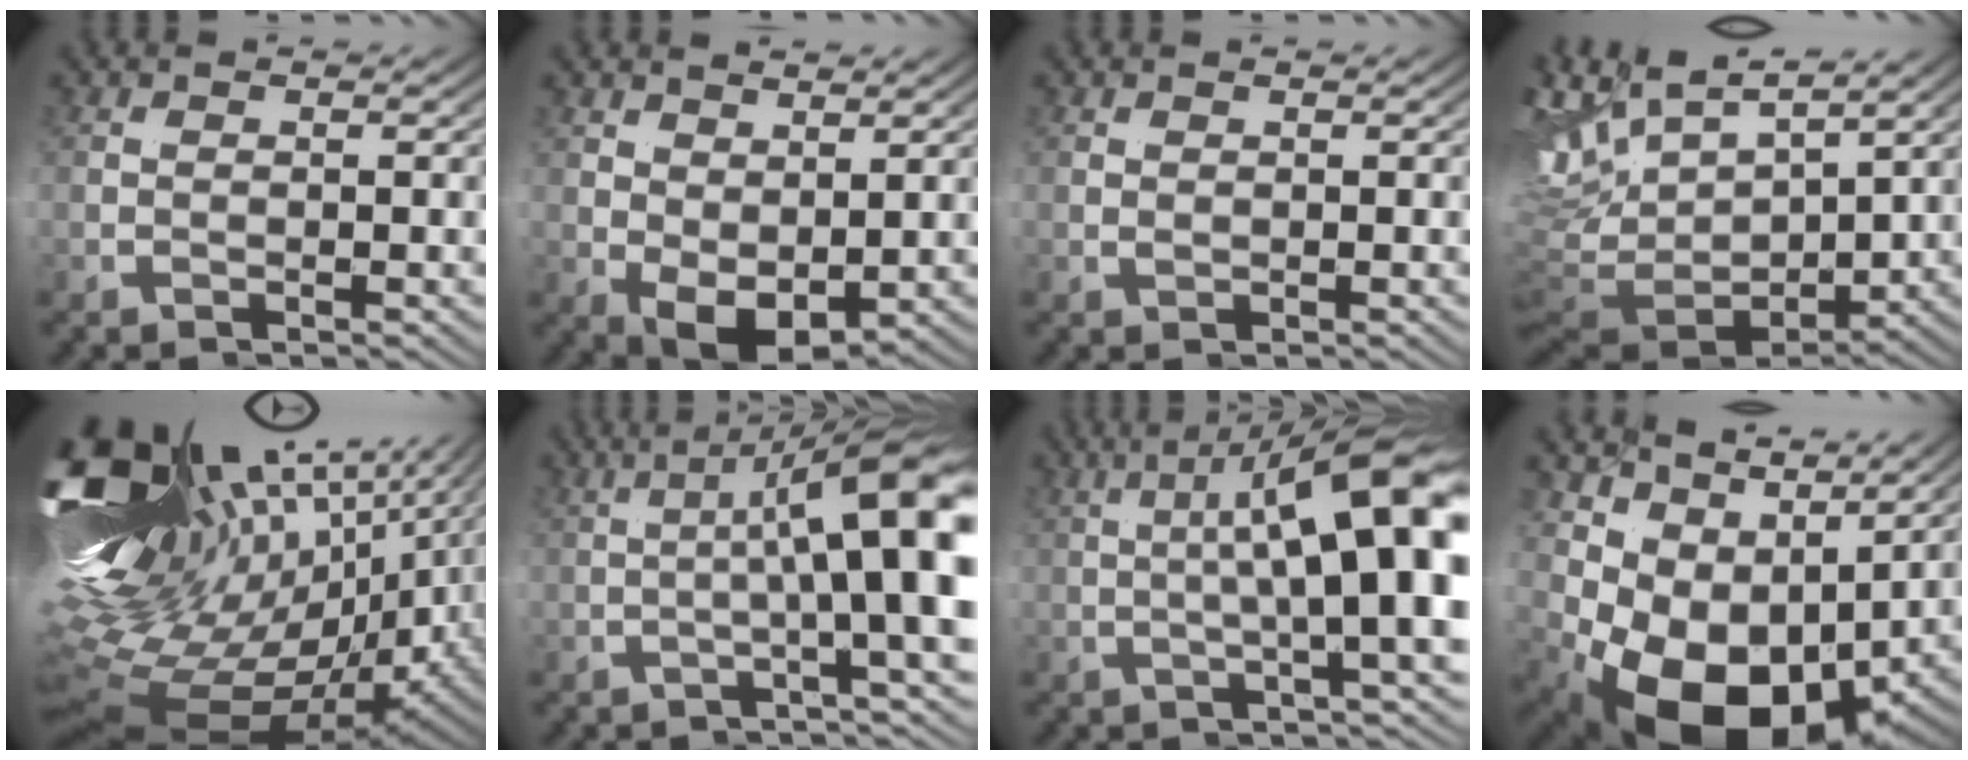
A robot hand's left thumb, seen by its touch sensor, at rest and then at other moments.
{"total": 1.4, "force": [-0.2, 0.4, 1.4], "torque": [-0.043, -0.008, -0.007]}
{"total": 0.6, "force": [0.4, -0.4, -0.2], "torque": [0.002, 0.003, 0.006]}
{"total": 10.2, "force": [1.6, 3.9, 9.2], "torque": [-0.206, 0.014, 0.019]}
{"total": 22.1, "force": [-1.4, 12.5, 18.2], "torque": [-0.318, 0.008, -0.032]}
{"total": 10.7, "force": [-0.3, 0.5, 10.7], "torque": [-0.138, 0.042, -0.021]}
{"total": 11.6, "force": [0.6, 0.2, 11.5], "torque": [-0.137, 0.050, -0.012]}
{"total": 10.9, "force": [-3.5, 5.5, 8.7], "torque": [-0.161, -0.021, -0.047]}